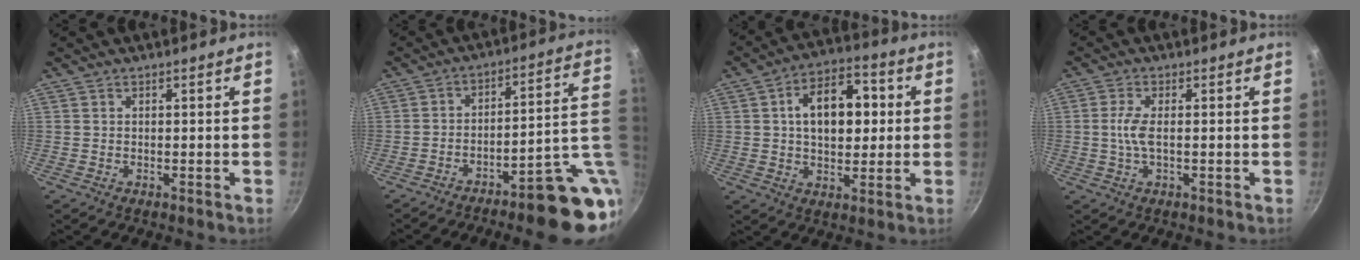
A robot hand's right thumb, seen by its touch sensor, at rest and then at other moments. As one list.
[{"total": 16.7, "force": [-6.0, 5.3, 14.7], "torque": [-0.150, 0.032, -0.074]}, {"total": 13.6, "force": [2.0, 8.5, 10.4], "torque": [-0.122, 0.016, 0.022]}, {"total": 3.9, "force": [-0.1, 1.2, 3.7], "torque": [-0.087, 0.003, -0.006]}]